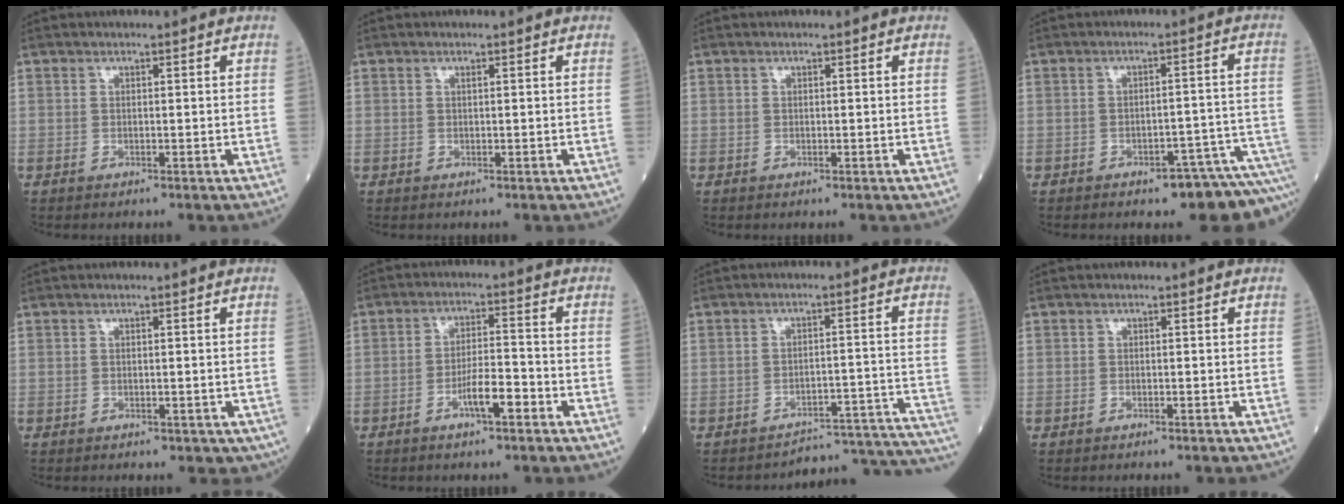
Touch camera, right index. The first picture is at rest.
{"total": 0.0}
{"total": 0.0}
{"total": 9.2, "force": [-8.3, 1.0, 3.9], "torque": [-0.020, 0.028, -0.099]}
{"total": 2.6, "force": [-1.4, 1.6, 1.5], "torque": [-0.006, -0.002, -0.016]}
{"total": 5.0, "force": [-2.5, 0.8, 4.2], "torque": [-0.075, 0.004, -0.045]}
{"total": 16.3, "force": [-16.3, 0.0, 0.8], "torque": [0.030, 0.037, -0.194]}
{"total": 1.5, "force": [-1.4, 0.3, 0.6], "torque": [-0.010, -0.002, -0.016]}